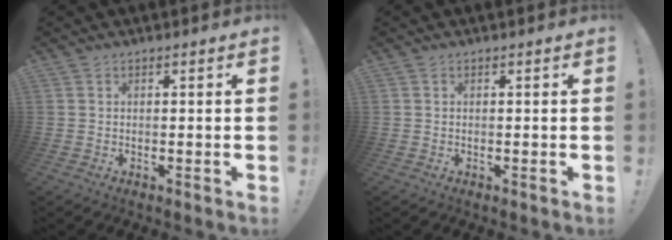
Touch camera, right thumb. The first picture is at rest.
{"total": 0.0}